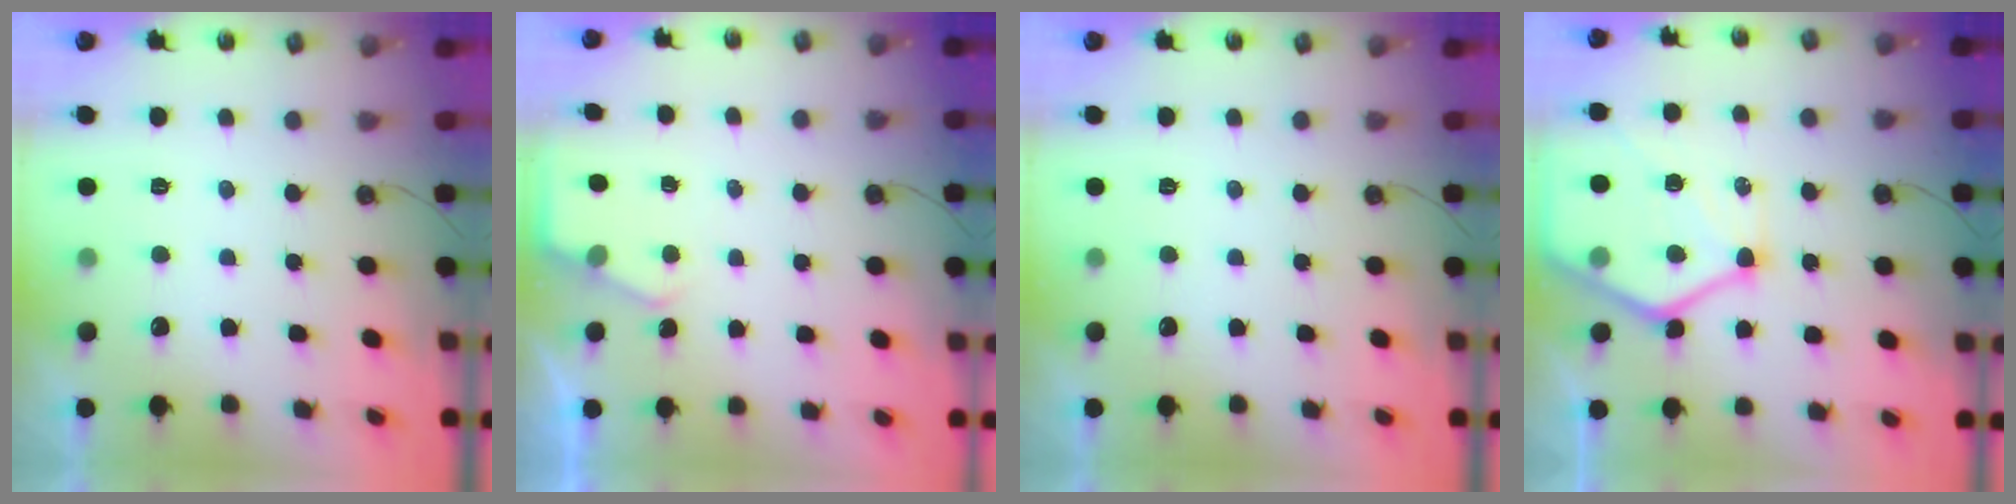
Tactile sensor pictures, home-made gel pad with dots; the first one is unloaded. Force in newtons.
{"total": 2.6, "press": 2.6, "slide": 0.4}
{"total": 0.0}
{"total": 17.8, "press": 17.7, "slide": 1.7}